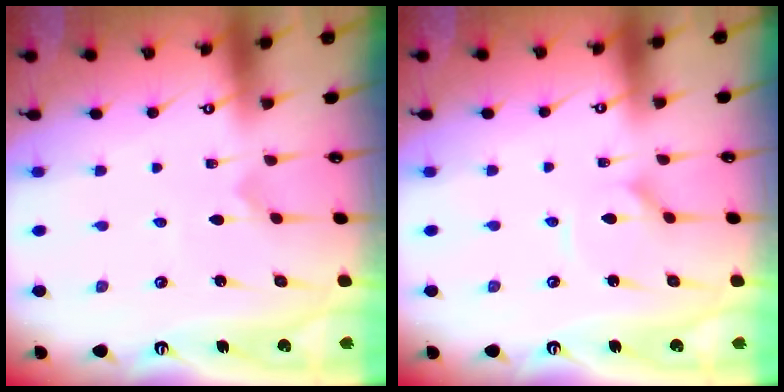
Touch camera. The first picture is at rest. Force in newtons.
{"total": 1.8, "press": 1.8, "slide": 0.3}